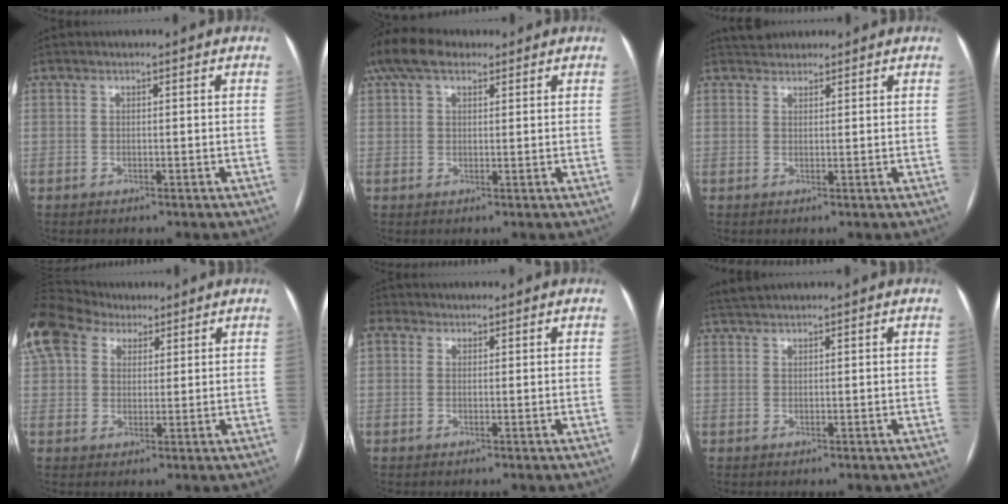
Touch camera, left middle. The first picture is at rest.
{"total": 7.8, "force": [5.4, 3.6, 4.3], "torque": [-0.099, 0.043, 0.104]}
{"total": 3.0, "force": [2.8, 1.1, 0.4], "torque": [-0.009, 0.025, 0.048]}
{"total": 20.5, "force": [11.7, 13.9, 9.5], "torque": [-0.282, 0.094, 0.218]}
{"total": 2.2, "force": [0.8, 1.8, 1.0], "torque": [-0.028, 0.019, 0.015]}
{"total": 2.1, "force": [2.0, 0.0, 0.8], "torque": [-0.020, 0.017, 0.042]}